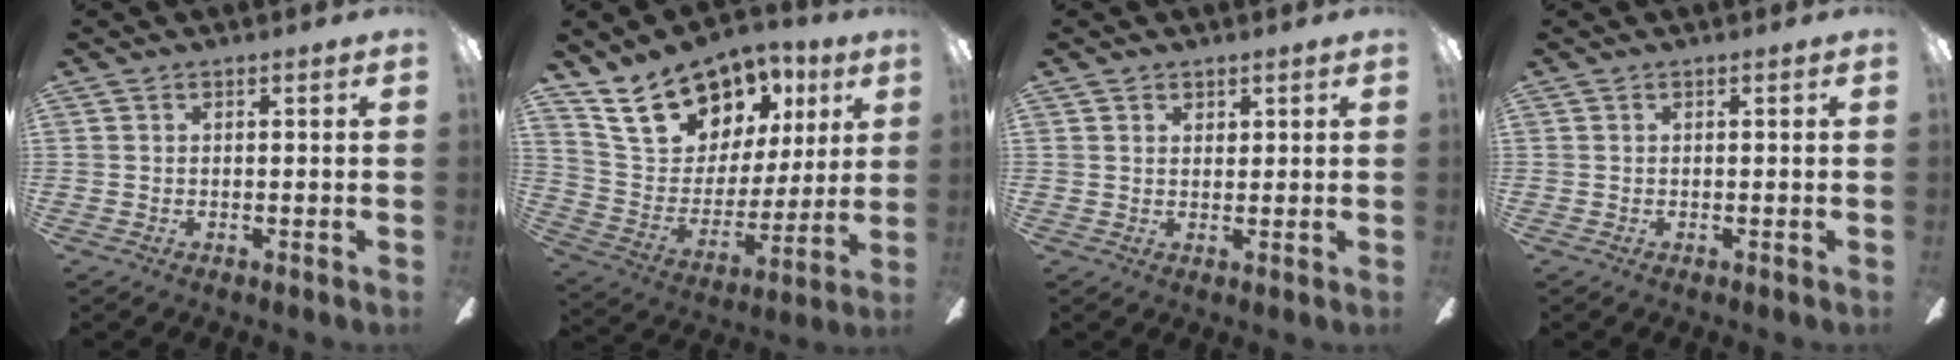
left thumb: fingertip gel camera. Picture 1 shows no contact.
{"total": 18.9, "force": [12.9, 11.8, 7.2], "torque": [-0.138, -0.069, 0.244]}
{"total": 1.9, "force": [1.3, 1.3, 0.3], "torque": [0.009, -0.004, 0.022]}
{"total": 0.0}